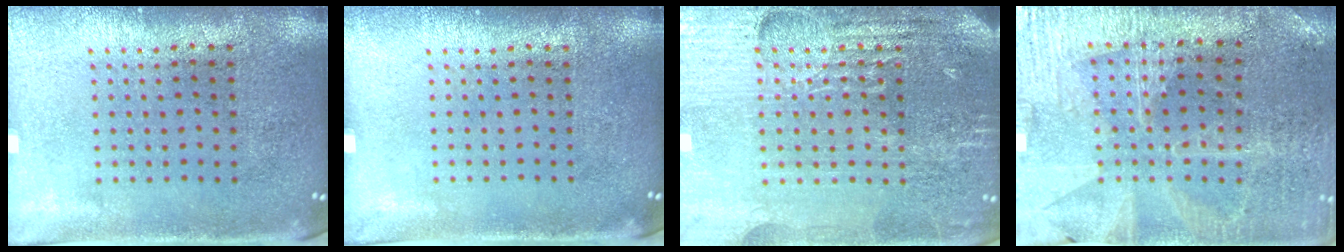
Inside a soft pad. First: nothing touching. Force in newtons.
{"total": 0.0}
{"total": 4.9, "press": 4.6, "slide": 1.8}
{"total": 2.0, "press": 2.0, "slide": 0.3}